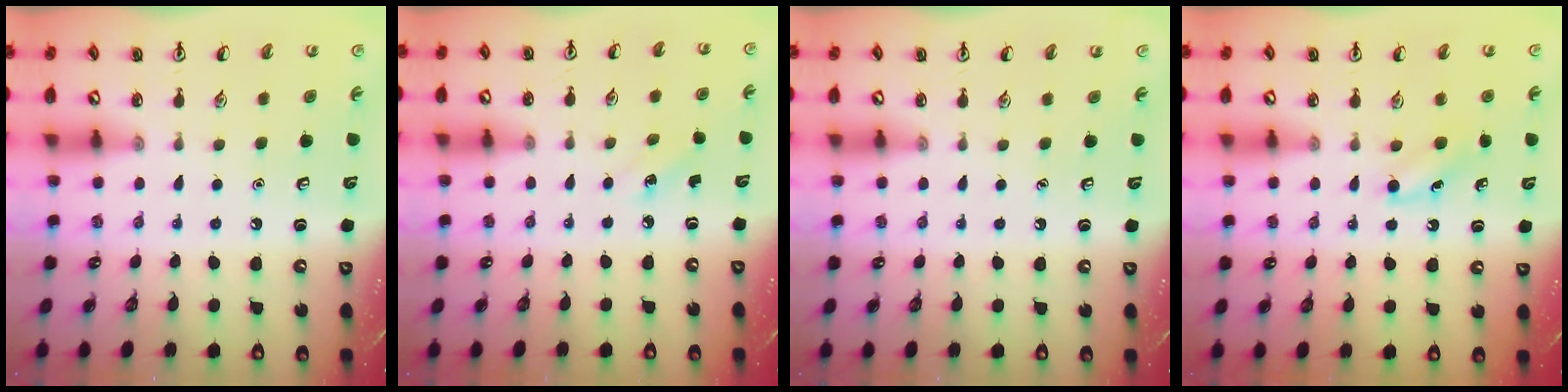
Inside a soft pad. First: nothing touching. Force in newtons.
{"total": 2.8, "press": 2.6, "slide": 1.0}
{"total": 0.0}
{"total": 4.3, "press": 4.1, "slide": 1.3}